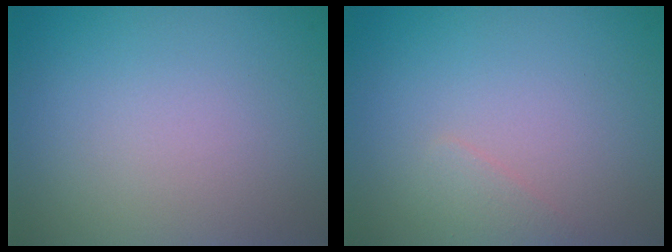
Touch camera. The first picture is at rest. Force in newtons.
{"total": 0.9, "press": 0.9, "slide": 0.1}